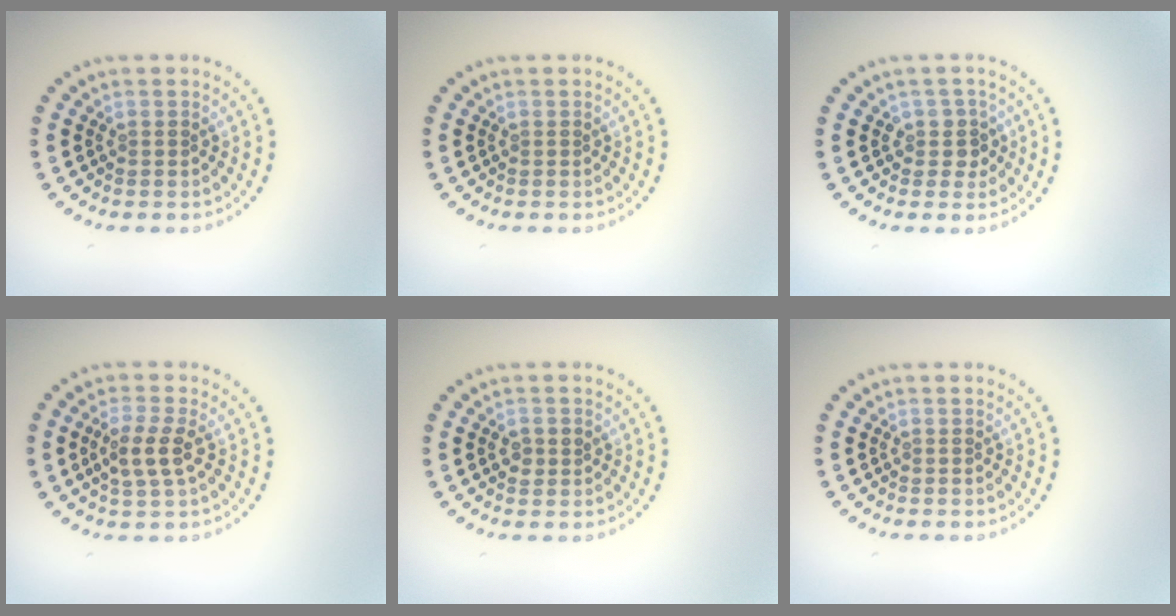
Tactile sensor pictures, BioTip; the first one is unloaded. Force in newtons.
{"total": 0.0}
{"total": 1.8, "press": 1.6, "slide": 0.9}
{"total": 2.8, "press": 2.6, "slide": 0.9}
{"total": 1.5, "press": 1.5, "slide": 0.2}
{"total": 0.0}